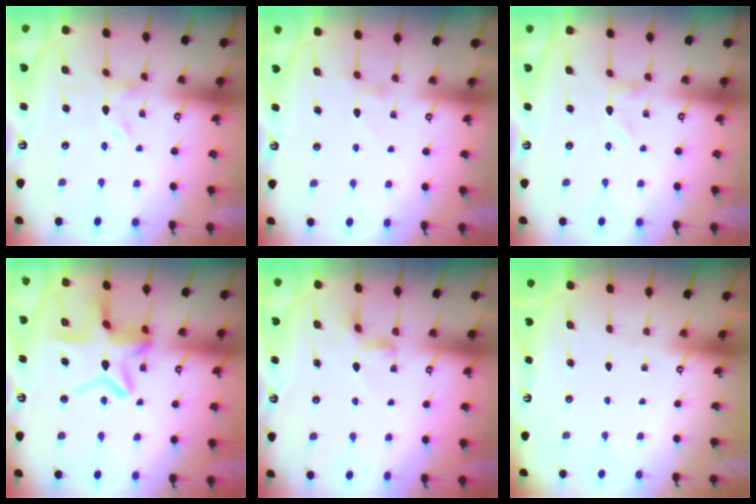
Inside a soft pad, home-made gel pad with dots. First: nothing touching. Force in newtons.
{"total": 2.4, "press": 2.4, "slide": 0.4}
{"total": 0.0}
{"total": 13.6, "press": 13.6, "slide": 1.3}
{"total": 2.5, "press": 2.4, "slide": 0.6}
{"total": 0.0}